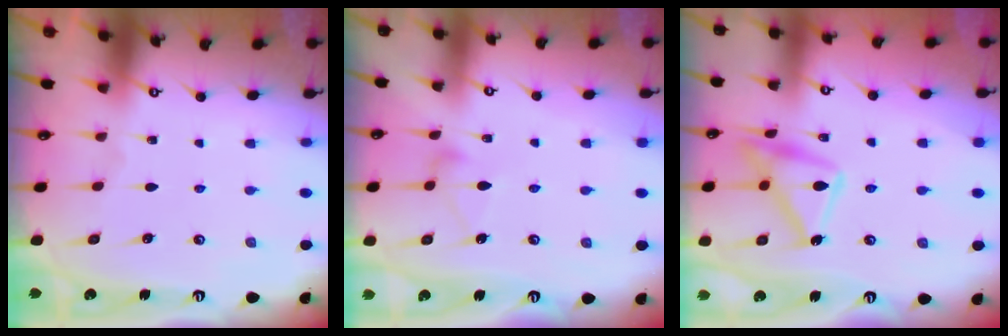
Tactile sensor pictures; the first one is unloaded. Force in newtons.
{"total": 7.0, "press": 6.9, "slide": 0.4}
{"total": 15.2, "press": 15.2, "slide": 0.9}